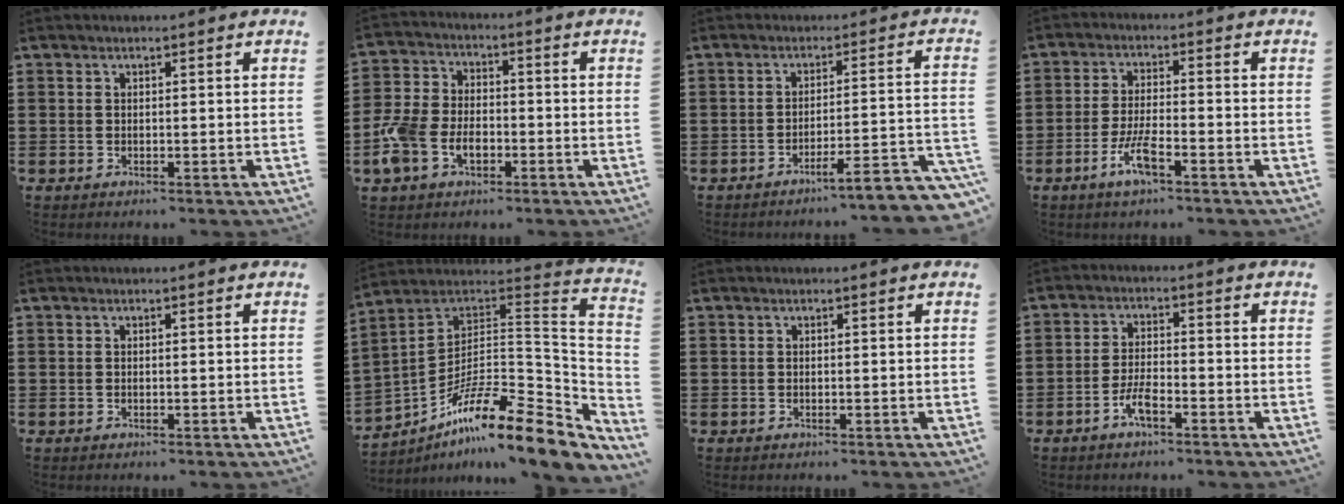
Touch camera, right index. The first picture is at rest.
{"total": 6.6, "force": [-2.7, 4.3, 4.2], "torque": [-0.116, 0.000, -0.060]}
{"total": 4.6, "force": [-3.7, -0.1, 2.8], "torque": [-0.049, -0.024, -0.072]}
{"total": 5.3, "force": [-2.9, 1.0, 4.3], "torque": [-0.097, -0.008, -0.057]}
{"total": 0.0}
{"total": 15.0, "force": [-10.0, 2.6, 10.8], "torque": [-0.172, 0.009, -0.190]}
{"total": 0.0}
{"total": 4.2, "force": [-2.5, 1.1, 3.2], "torque": [-0.075, 0.000, -0.052]}